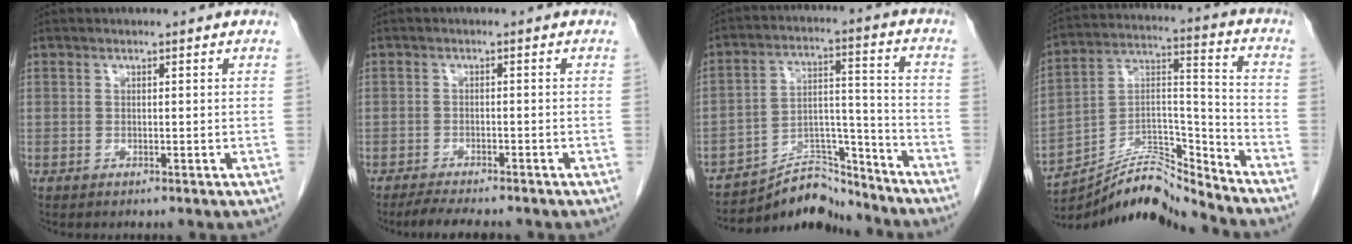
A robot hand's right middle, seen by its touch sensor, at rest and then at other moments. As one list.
[{"total": 5.0, "force": [-4.3, 0.9, 2.3], "torque": [-0.040, -0.012, -0.069]}, {"total": 11.0, "force": [-10.7, 2.0, 0.8], "torque": [-0.007, 0.042, -0.183]}, {"total": 14.0, "force": [-13.7, -0.8, 2.6], "torque": [-0.046, 0.050, -0.247]}]